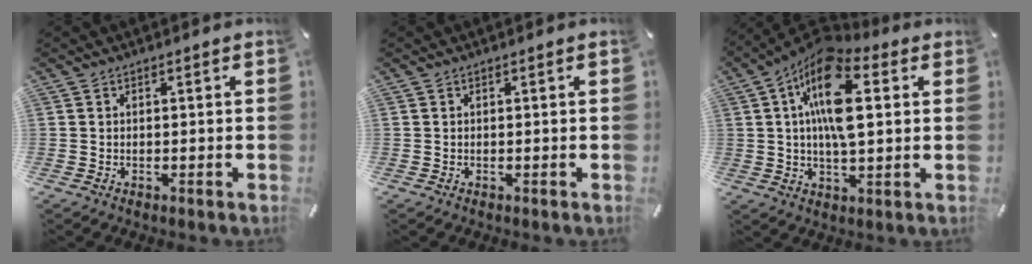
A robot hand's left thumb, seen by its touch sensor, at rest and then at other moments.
{"total": 0.0}
{"total": 15.4, "force": [3.9, 6.9, 13.2], "torque": [-0.250, -0.007, 0.064]}